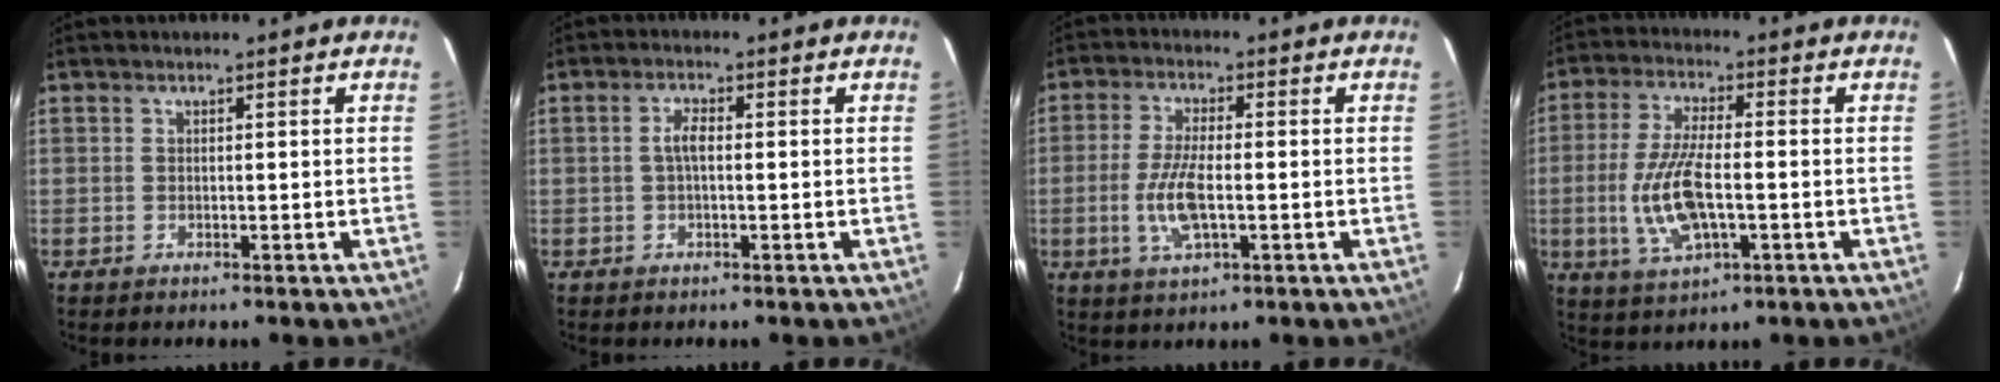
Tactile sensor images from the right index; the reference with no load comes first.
{"total": 2.3, "force": [-0.1, 0.8, 2.1], "torque": [-0.045, 0.006, -0.002]}
{"total": 7.9, "force": [-1.7, 2.6, 7.2], "torque": [-0.153, -0.006, -0.034]}
{"total": 11.6, "force": [-2.3, 4.3, 10.5], "torque": [-0.221, -0.008, -0.040]}